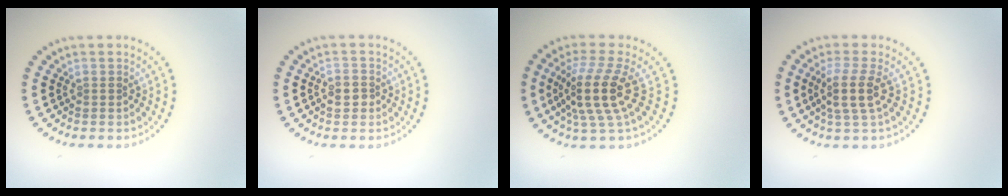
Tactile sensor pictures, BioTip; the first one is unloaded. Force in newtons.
{"total": 1.5, "press": 1.5, "slide": 0.3}
{"total": 4.9, "press": 3.6, "slide": 3.3}
{"total": 3.0, "press": 2.3, "slide": 1.8}